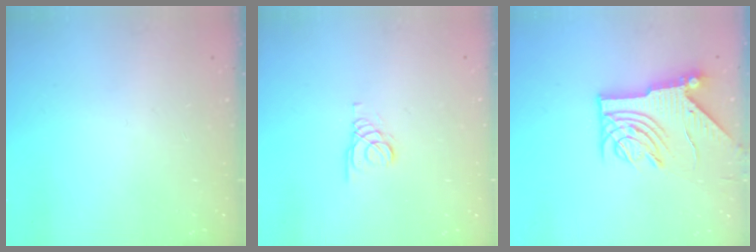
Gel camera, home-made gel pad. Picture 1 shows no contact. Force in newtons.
{"total": 1.5, "press": 1.4, "slide": 0.1}
{"total": 10.9, "press": 10.9, "slide": 1.2}